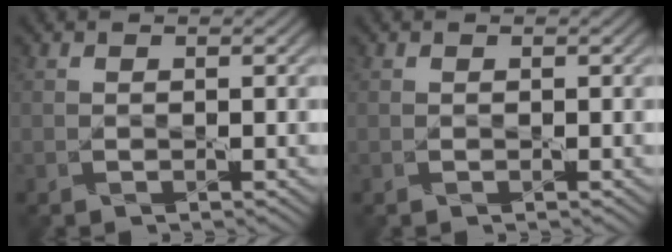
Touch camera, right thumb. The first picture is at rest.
{"total": 0.0}